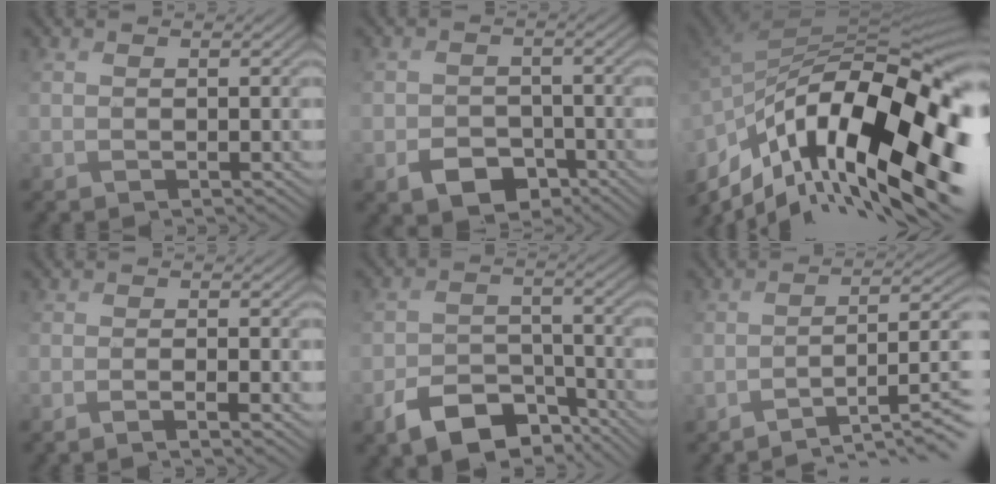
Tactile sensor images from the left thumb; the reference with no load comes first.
{"total": 3.8, "force": [-2.5, 2.7, 1.2], "torque": [-0.021, -0.006, -0.043]}
{"total": 18.4, "force": [-7.6, 8.4, 14.5], "torque": [-0.270, -0.012, -0.124]}
{"total": 2.7, "force": [-2.0, 0.3, 1.8], "torque": [-0.024, 0.009, -0.043]}
{"total": 8.0, "force": [-5.9, 4.1, 3.5], "torque": [-0.058, -0.011, -0.108]}
{"total": 8.1, "force": [-5.2, 2.0, 5.9], "torque": [-0.079, 0.008, -0.071]}